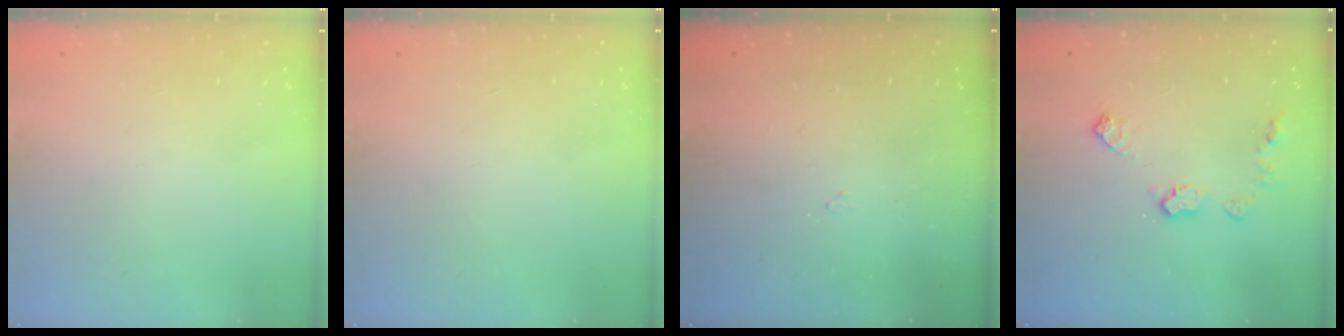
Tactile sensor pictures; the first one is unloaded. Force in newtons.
{"total": 0.0}
{"total": 2.9, "press": 2.9, "slide": 0.5}
{"total": 8.3, "press": 8.3, "slide": 0.2}